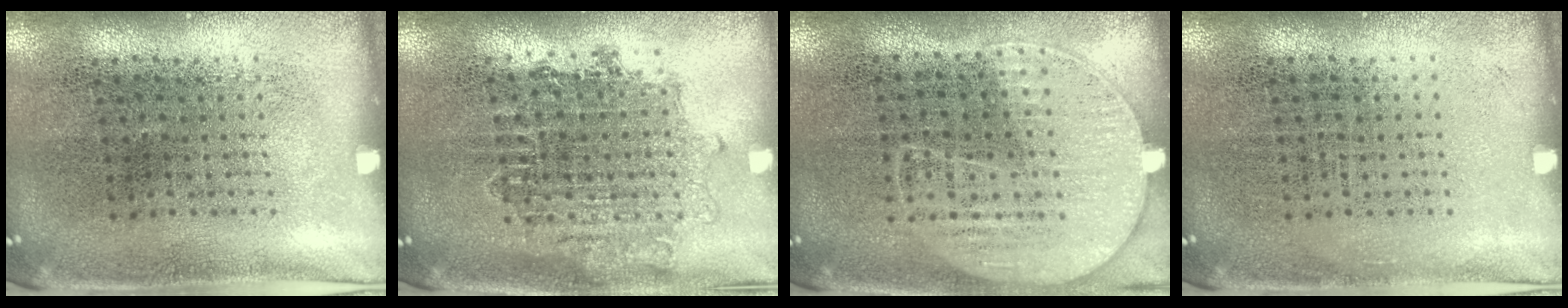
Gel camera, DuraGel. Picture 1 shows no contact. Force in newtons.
{"total": 1.6, "press": 1.3, "slide": 0.9}
{"total": 1.2, "press": 1.0, "slide": 0.6}
{"total": 0.0}